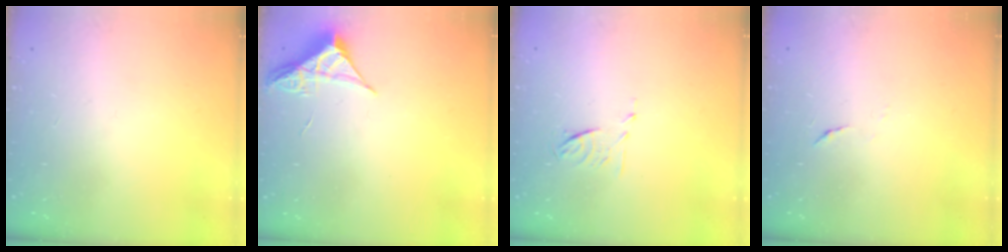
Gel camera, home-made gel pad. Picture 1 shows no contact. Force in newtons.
{"total": 5.2, "press": 5.1, "slide": 0.3}
{"total": 5.5, "press": 5.4, "slide": 1.1}
{"total": 3.9, "press": 3.9, "slide": 0.4}